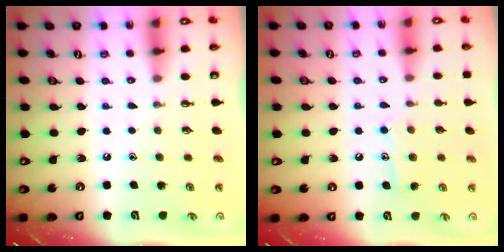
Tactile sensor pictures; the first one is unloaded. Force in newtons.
{"total": 9.2, "press": 9.2, "slide": 0.5}